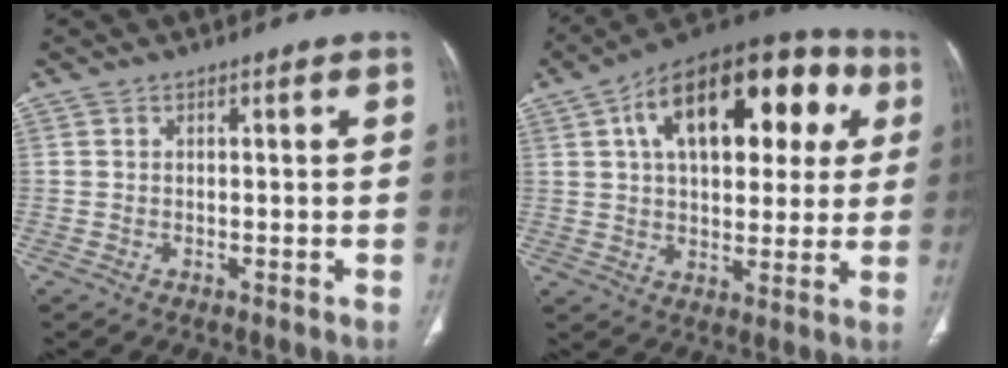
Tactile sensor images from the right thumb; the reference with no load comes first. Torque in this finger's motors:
{"motor_torque": [-0.07, 4.13, 1.14, 0.38, 0.21]}